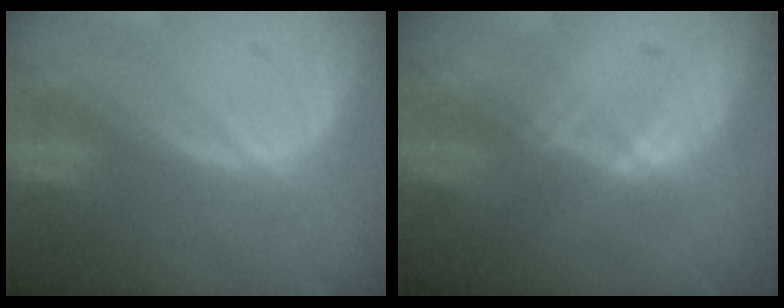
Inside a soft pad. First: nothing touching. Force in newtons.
{"total": 1.3, "press": 1.1, "slide": 0.7}